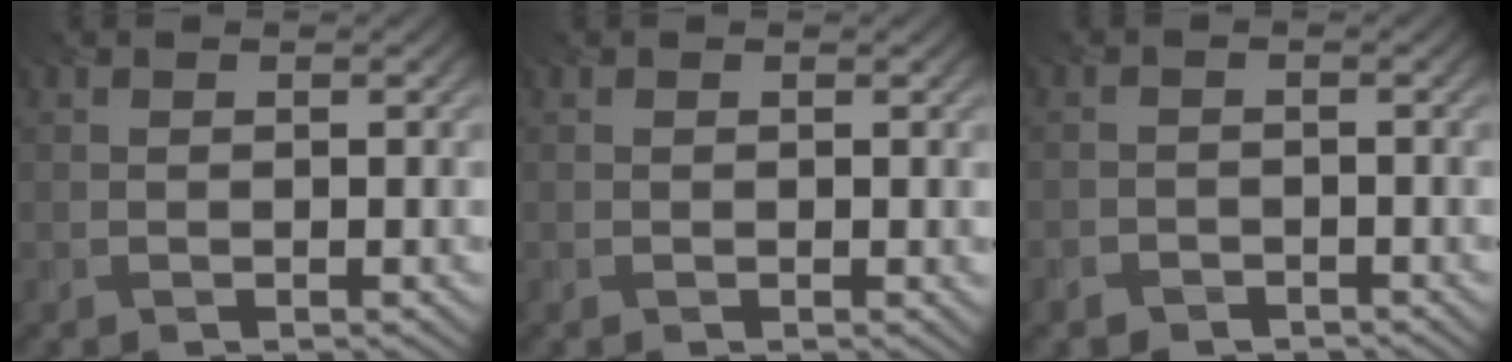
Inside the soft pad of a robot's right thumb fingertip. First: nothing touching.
{"total": 0.0}
{"total": 1.8, "force": [-1.5, 0.9, 0.3], "torque": [-0.004, 0.000, -0.034]}